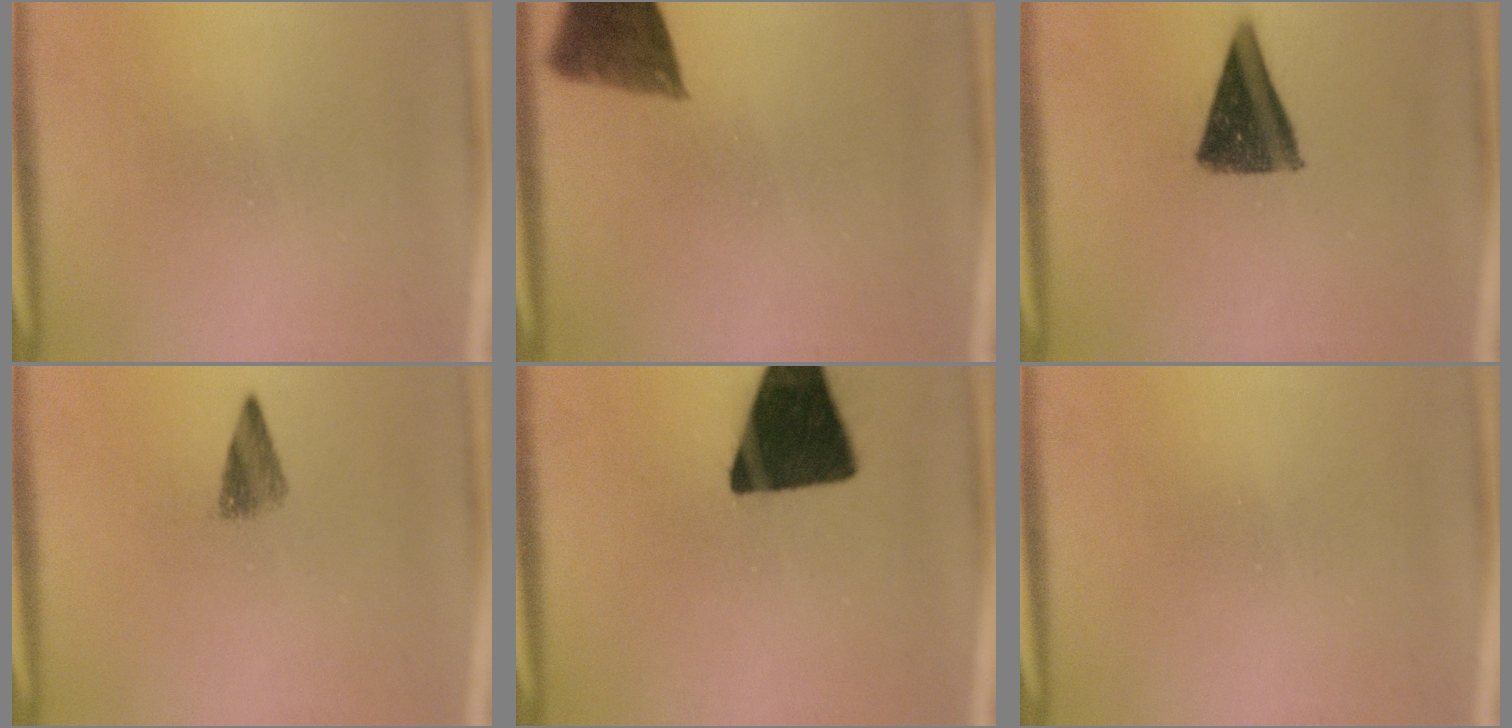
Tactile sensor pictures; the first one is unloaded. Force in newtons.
{"total": 8.2}
{"total": 10.4}
{"total": 2.7}
{"total": 16.5}
{"total": 0.0}